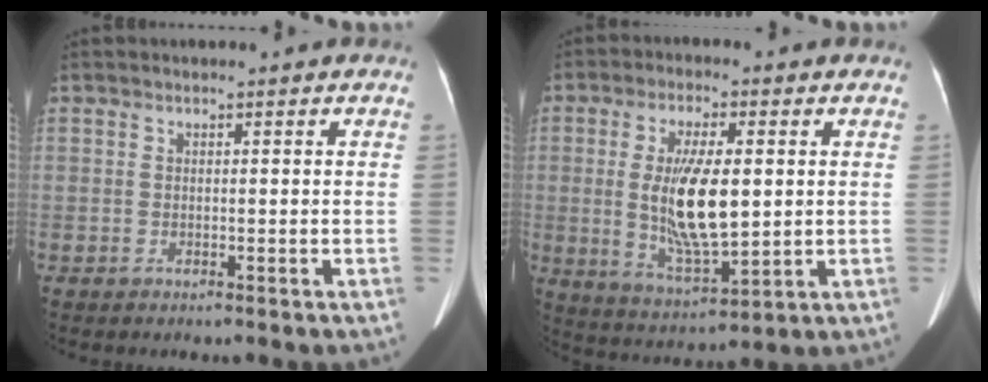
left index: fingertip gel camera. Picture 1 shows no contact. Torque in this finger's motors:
{"motor_torque": [1.81, -0.19, 1.06, 0.21]}